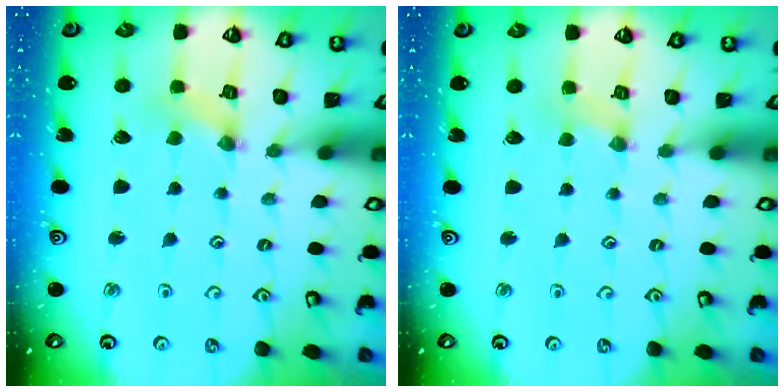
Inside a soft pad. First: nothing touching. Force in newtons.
{"total": 1.8, "press": 1.8, "slide": 0.3}